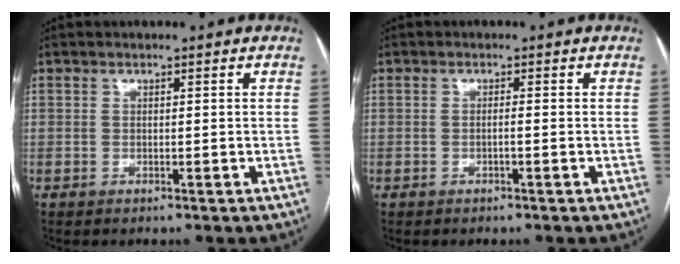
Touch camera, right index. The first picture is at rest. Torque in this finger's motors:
{"motor_torque": [0.00, 0.25, -0.03, -0.01]}